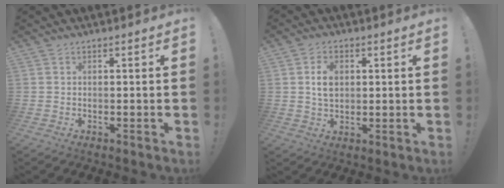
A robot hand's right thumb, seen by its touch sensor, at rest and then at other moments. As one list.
[{"total": 6.2, "force": [1.1, 4.5, 4.1], "torque": [-0.054, 0.001, 0.019]}]